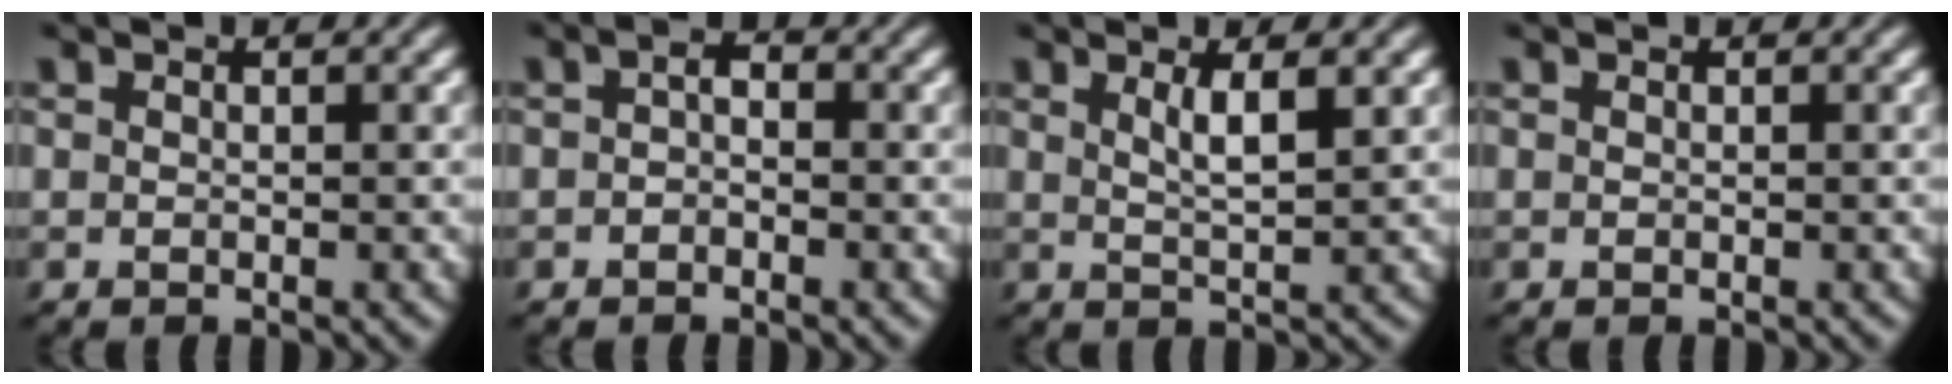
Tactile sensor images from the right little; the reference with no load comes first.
{"total": 1.0, "force": [-0.4, 0.4, 0.8], "torque": [-0.001, -0.003, -0.008]}
{"total": 2.2, "force": [0.8, -0.6, 1.9], "torque": [-0.024, -0.005, 0.022]}
{"total": 0.0}